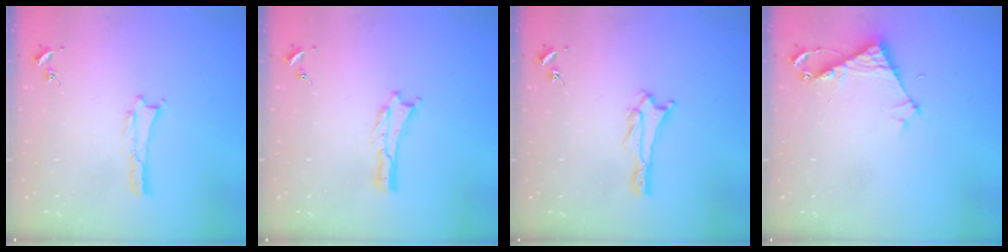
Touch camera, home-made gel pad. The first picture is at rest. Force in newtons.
{"total": 0.0}
{"total": 0.7, "press": 0.7, "slide": 0.1}
{"total": 4.9, "press": 4.9, "slide": 0.2}